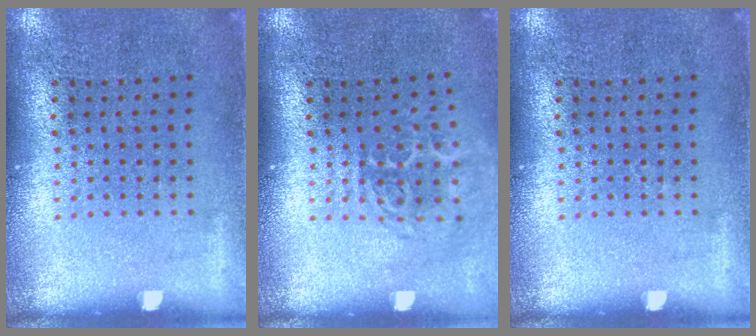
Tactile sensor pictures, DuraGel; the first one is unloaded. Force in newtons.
{"total": 1.8, "press": 1.2, "slide": 1.3}
{"total": 0.0}